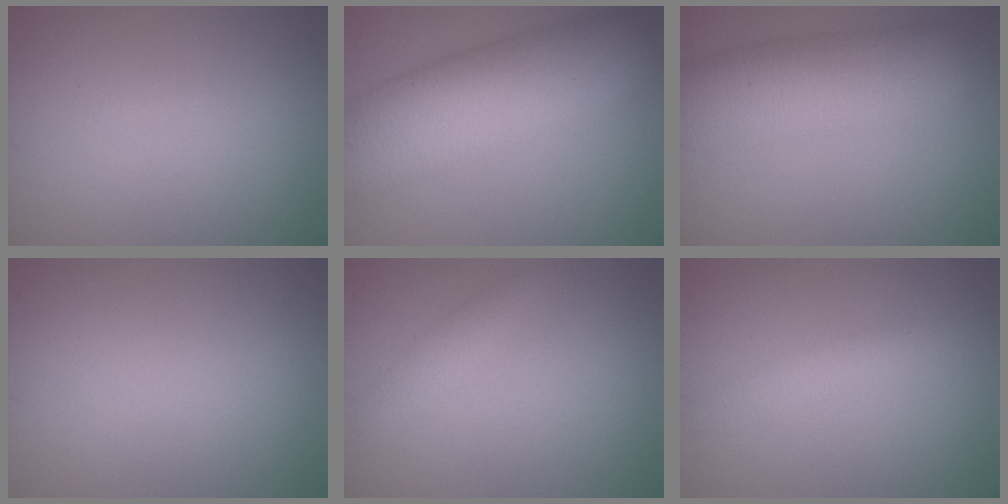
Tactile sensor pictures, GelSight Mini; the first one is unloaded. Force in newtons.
{"total": 10.1, "press": 10.1, "slide": 0.1}
{"total": 8.1, "press": 8.1, "slide": 0.4}
{"total": 0.0}
{"total": 1.1, "press": 1.1, "slide": 0.1}
{"total": 1.8, "press": 1.8, "slide": 0.1}